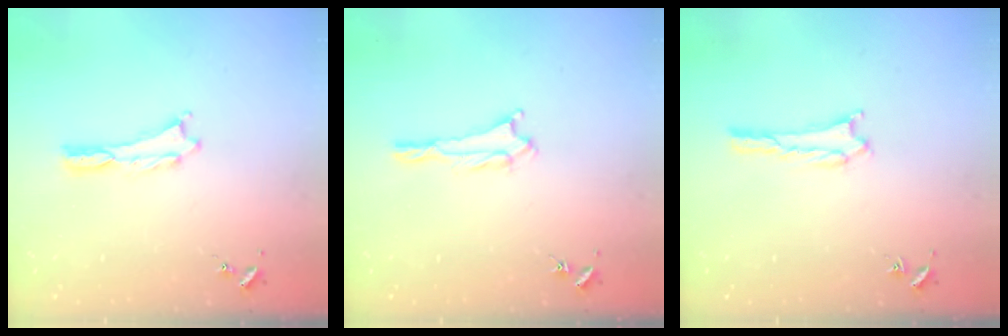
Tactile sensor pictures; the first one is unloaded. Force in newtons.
{"total": 1.3, "press": 1.3, "slide": 0.2}
{"total": 1.4, "press": 1.4, "slide": 0.0}